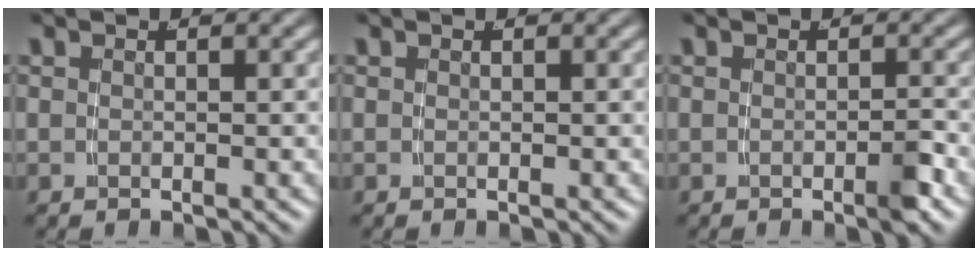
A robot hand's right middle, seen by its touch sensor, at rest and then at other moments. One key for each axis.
{"total": 0.0}
{"total": 1.3, "fx": -0.8, "fy": 0.0, "fz": 1.0, "tx": -0.016, "ty": 0.003, "tz": -0.017}